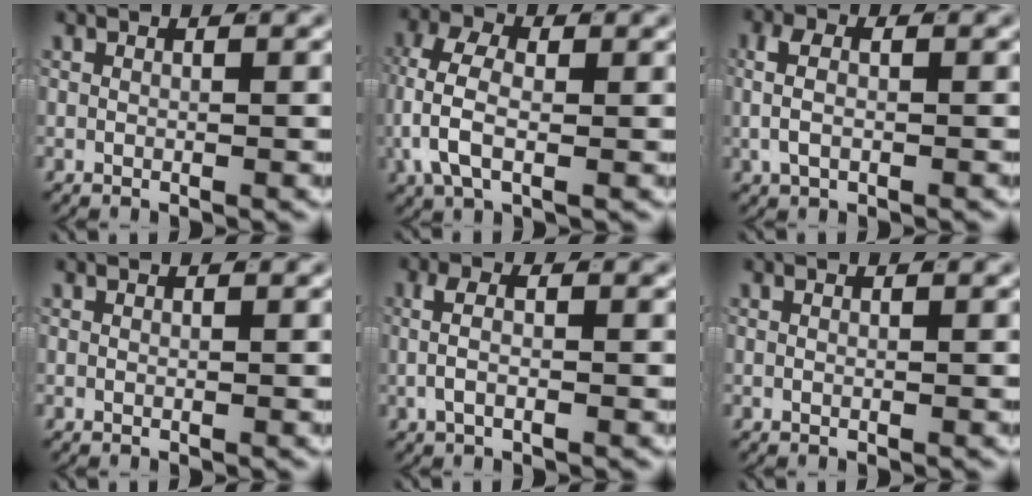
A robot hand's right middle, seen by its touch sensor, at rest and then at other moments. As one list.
[{"total": 5.9, "force": [-0.3, 3.5, 4.7], "torque": [-0.116, -0.014, -0.001]}, {"total": 3.0, "force": [0.0, 1.7, 2.4], "torque": [-0.048, -0.001, -0.001]}, {"total": 0.0}, {"total": 3.0, "force": [-0.3, 1.1, 2.8], "torque": [-0.051, -0.002, -0.007]}, {"total": 0.0}]